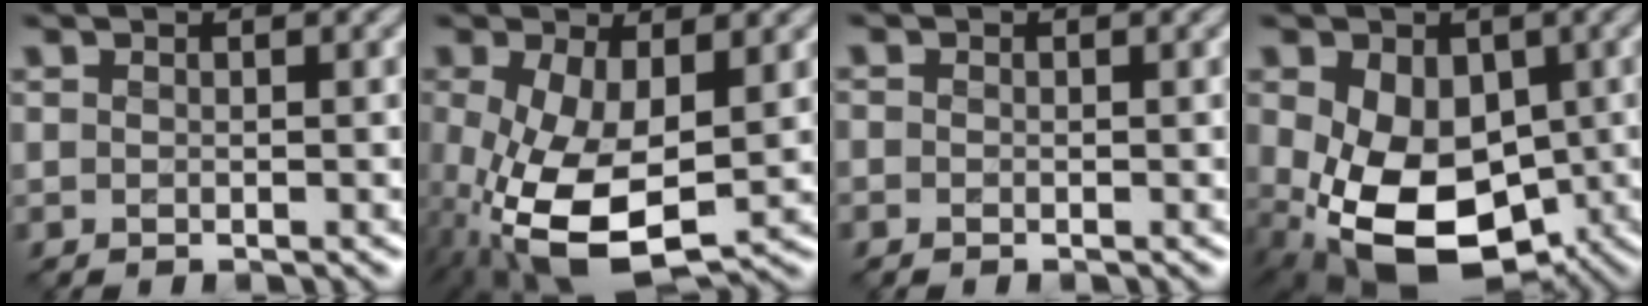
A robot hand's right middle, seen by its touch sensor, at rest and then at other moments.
{"total": 9.3, "force": [-2.0, 4.3, 8.0], "torque": [-0.189, -0.026, -0.030]}
{"total": 0.7, "force": [-0.2, 0.7, 0.0], "torque": [0.005, -0.006, -0.006]}
{"total": 10.8, "force": [-2.1, 7.4, 7.5], "torque": [-0.144, -0.038, -0.026]}